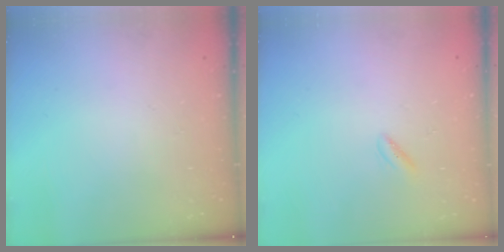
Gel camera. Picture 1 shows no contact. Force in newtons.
{"total": 1.3, "press": 1.2, "slide": 0.6}